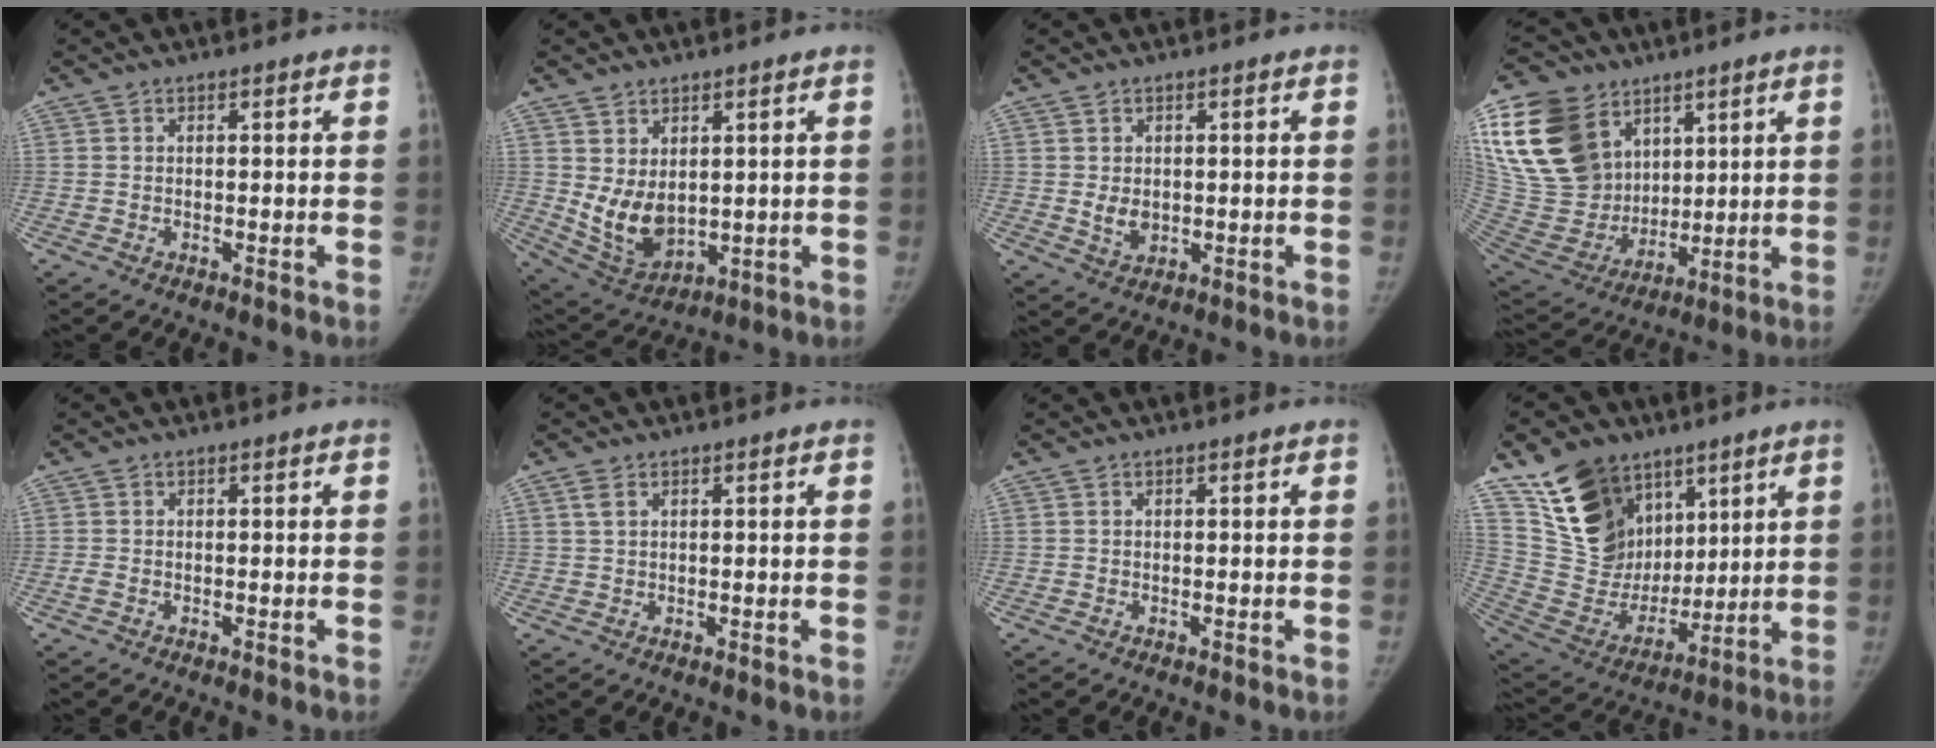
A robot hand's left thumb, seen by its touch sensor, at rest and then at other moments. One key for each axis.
{"total": 8.6, "fx": 1.2, "fy": 5.7, "fz": 6.4, "tx": -0.099, "ty": -0.027, "tz": 0.048}
{"total": 3.1, "fx": 0.0, "fy": 2.3, "fz": 2.0, "tx": -0.027, "ty": -0.015, "tz": 0.008}
{"total": 25.9, "fx": 11.2, "fy": 18.8, "fz": 13.9, "tx": -0.296, "ty": -0.007, "tz": 0.228}
{"total": 0.8, "fx": -0.4, "fy": 0.4, "fz": 0.6, "tx": -0.019, "ty": -0.004, "tz": -0.009}
{"total": 1.7, "fx": 0.9, "fy": 0.9, "fz": 1.2, "tx": -0.030, "ty": 0.005, "tz": 0.022}
{"total": 0.0}
{"total": 19.7, "fx": 11.5, "fy": 13.1, "fz": 9.1, "tx": -0.123, "ty": -0.050, "tz": 0.228}